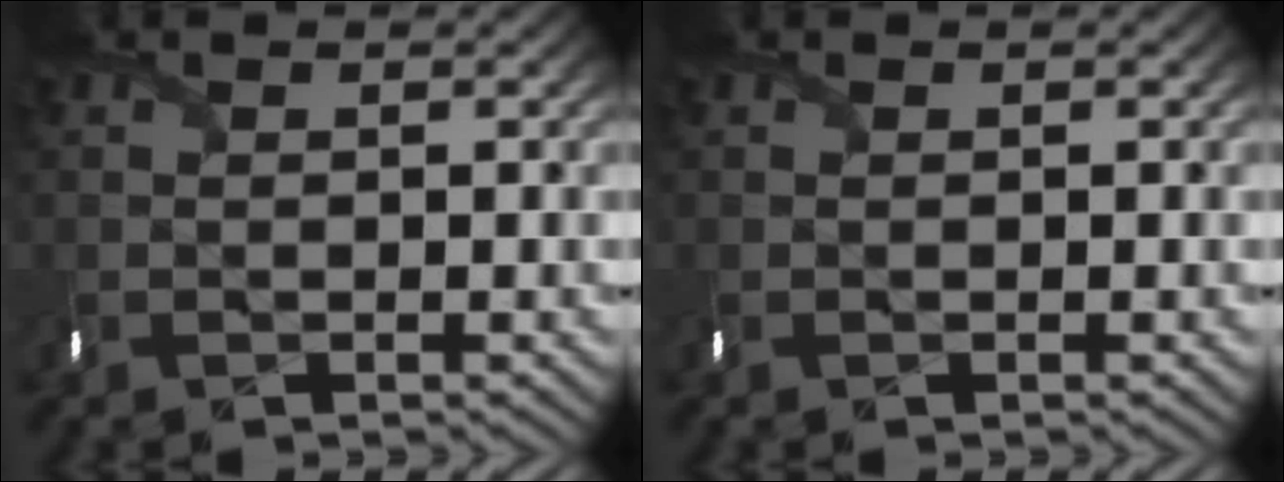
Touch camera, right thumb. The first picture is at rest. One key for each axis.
{"total": 0.0}